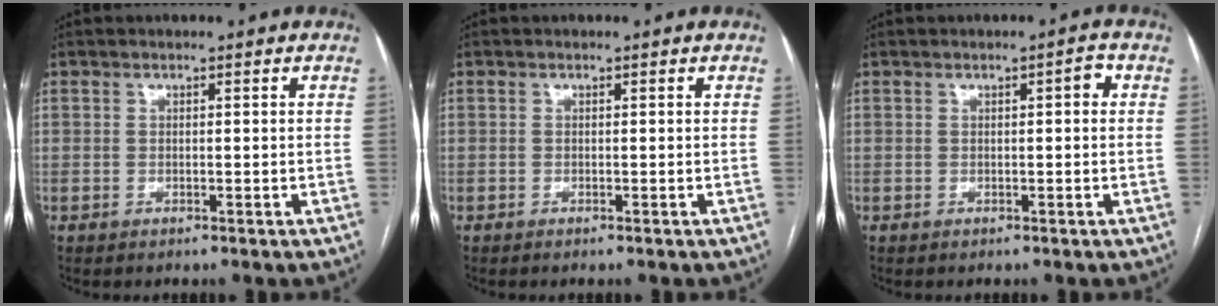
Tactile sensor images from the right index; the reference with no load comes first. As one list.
[{"total": 0.0}, {"total": 1.6, "force": [0.3, 0.4, 1.5], "torque": [-0.019, 0.005, 0.005]}]